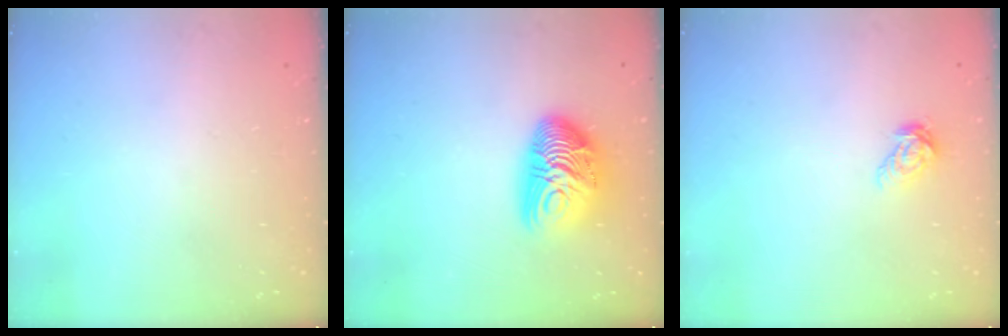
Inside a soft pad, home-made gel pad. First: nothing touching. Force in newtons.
{"total": 12.5, "press": 12.5, "slide": 0.9}
{"total": 7.0, "press": 7.0, "slide": 0.4}